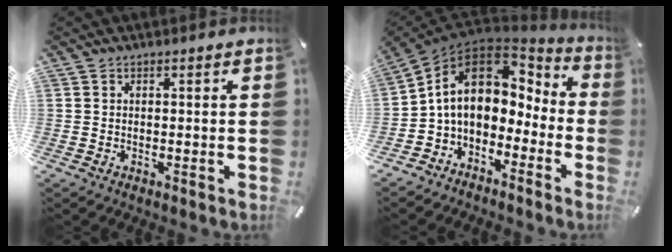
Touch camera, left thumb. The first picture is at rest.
{"total": 12.6, "force": [1.3, 9.5, 8.2], "torque": [-0.167, -0.004, 0.021]}